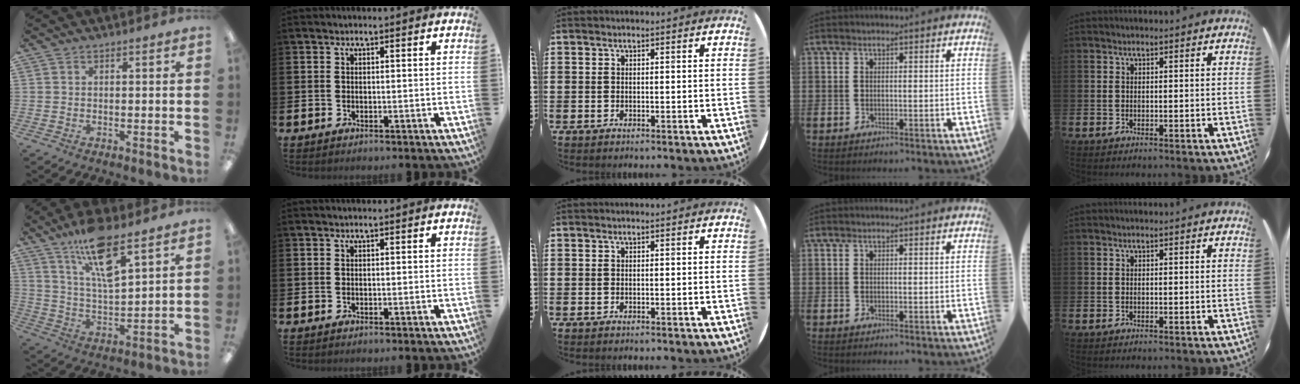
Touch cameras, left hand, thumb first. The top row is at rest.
{"thumb": {"total": 14.4, "force": [9.7, 4.2, 9.8], "torque": [-0.169, -0.043, 0.164]}}